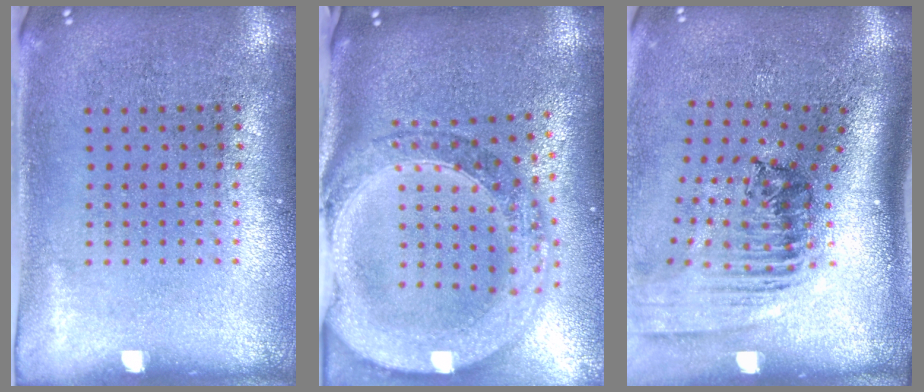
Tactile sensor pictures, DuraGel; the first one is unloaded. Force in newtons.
{"total": 2.9, "press": 2.4, "slide": 1.5}
{"total": 2.5, "press": 1.8, "slide": 1.7}